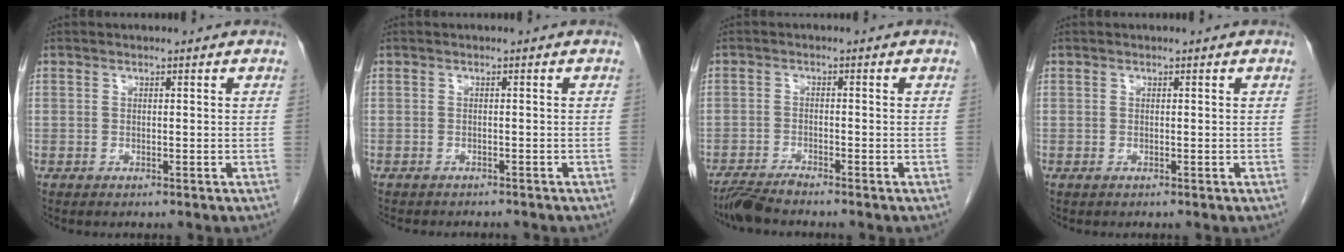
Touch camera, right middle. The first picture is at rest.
{"total": 5.8, "force": [-5.1, 1.6, 2.1], "torque": [-0.027, -0.003, -0.063]}
{"total": 3.5, "force": [-3.3, -0.3, 1.1], "torque": [-0.024, -0.016, -0.064]}
{"total": 0.0}